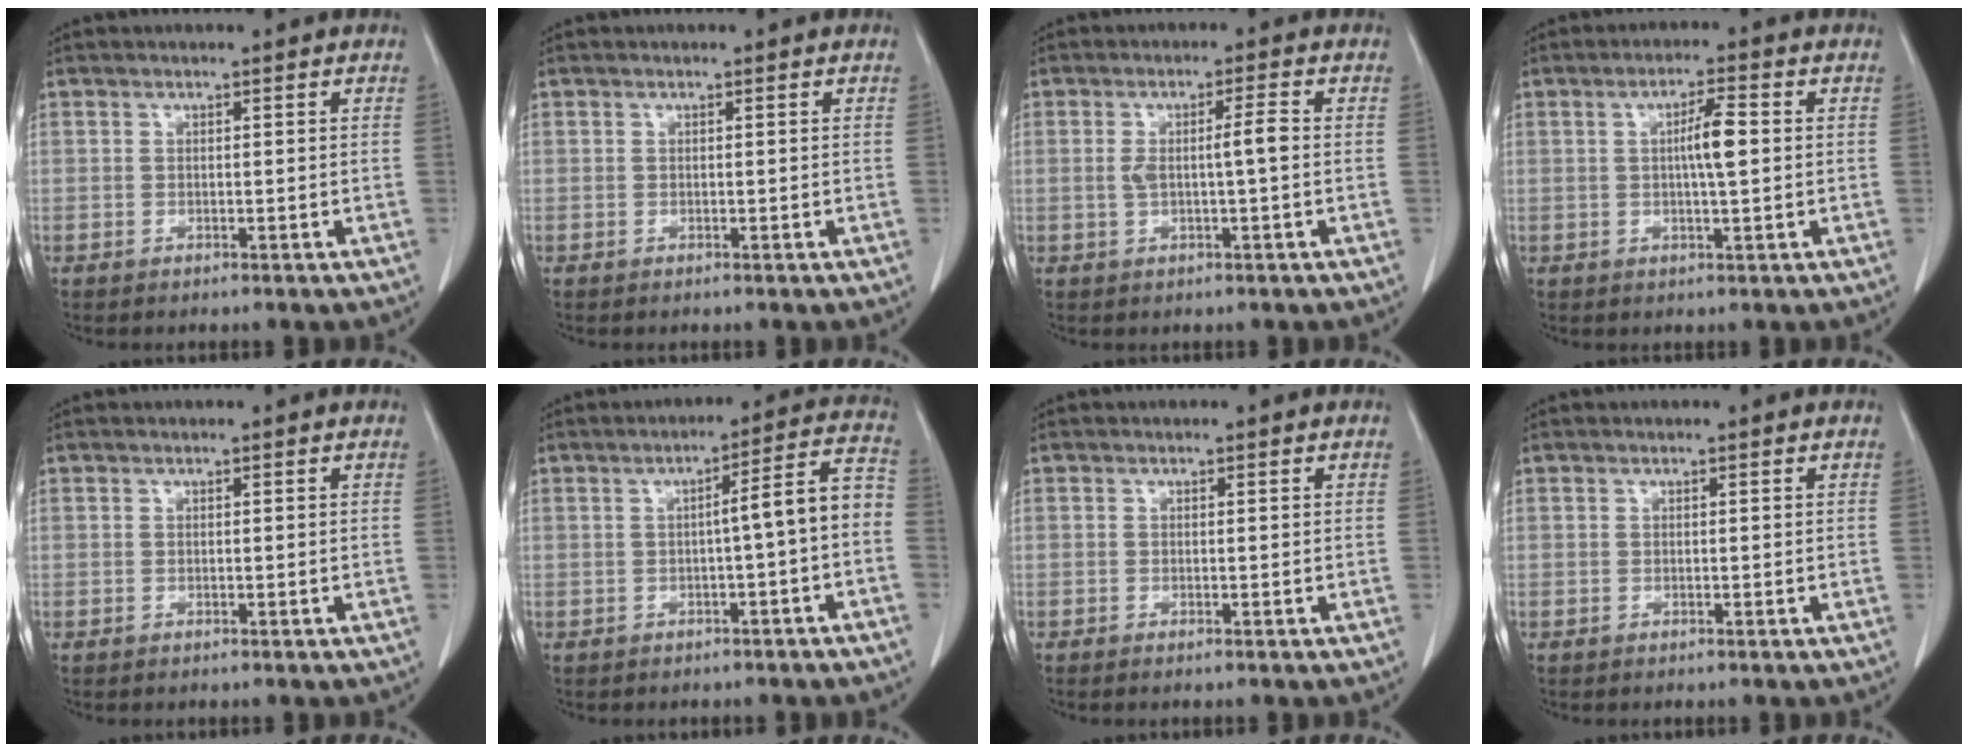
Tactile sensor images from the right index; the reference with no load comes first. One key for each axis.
{"total": 0.0}
{"total": 4.0, "fx": 0.0, "fy": 0.3, "fz": 4.0, "tx": -0.075, "ty": 0.007, "tz": 0.004}
{"total": 4.8, "fx": 0.4, "fy": 0.4, "fz": 4.8, "tx": -0.082, "ty": 0.002, "tz": 0.005}
{"total": 0.0}
{"total": 6.8, "fx": -1.2, "fy": 0.4, "fz": 6.7, "tx": -0.086, "ty": 0.029, "tz": -0.018}
{"total": 0.0}
{"total": 0.0}